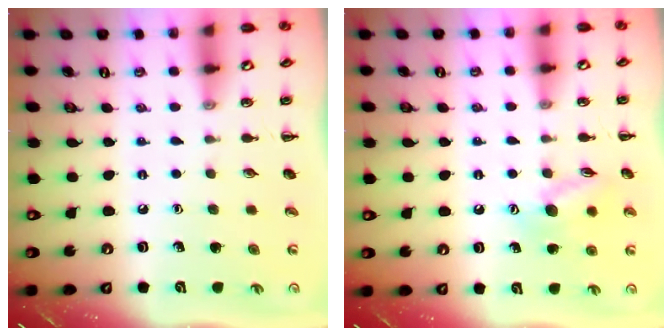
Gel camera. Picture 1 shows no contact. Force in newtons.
{"total": 10.5, "press": 10.5, "slide": 0.9}